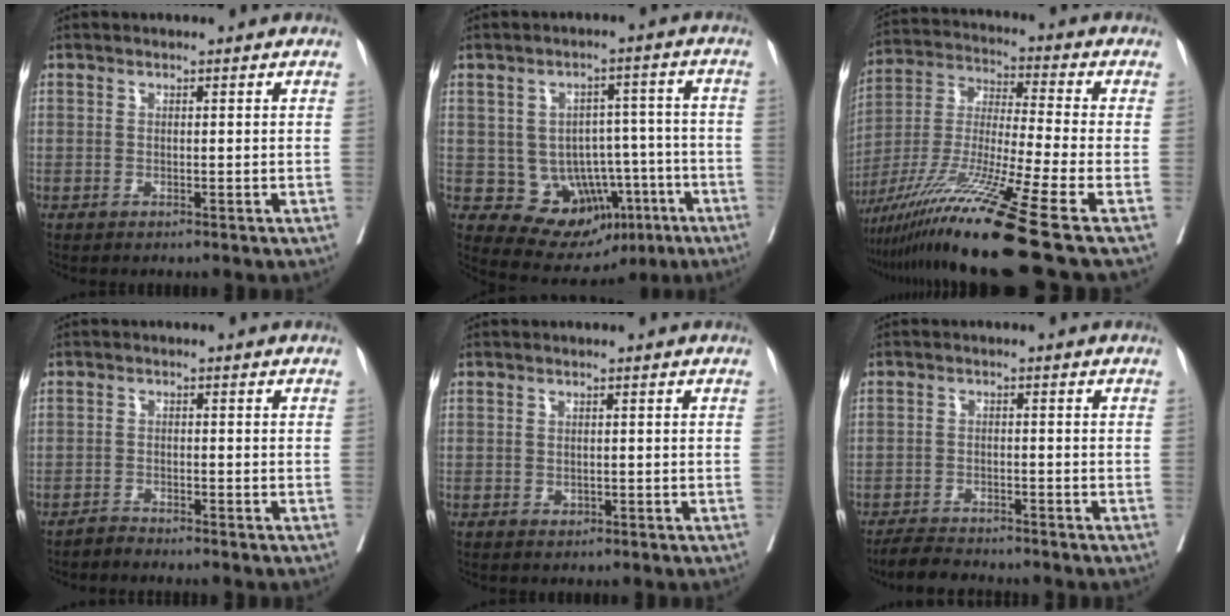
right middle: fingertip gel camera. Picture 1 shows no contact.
{"total": 12.1, "force": [-4.5, 9.1, 6.6], "torque": [-0.077, 0.032, -0.046]}
{"total": 19.5, "force": [-13.1, -2.1, 14.3], "torque": [-0.282, -0.042, -0.244]}
{"total": 1.6, "force": [-1.6, -0.2, 0.1], "torque": [-0.003, -0.003, -0.031]}
{"total": 0.7, "force": [-0.2, 0.6, 0.3], "torque": [-0.004, 0.001, -0.002]}
{"total": 4.7, "force": [-4.4, 1.0, 1.1], "torque": [-0.017, -0.012, -0.077]}